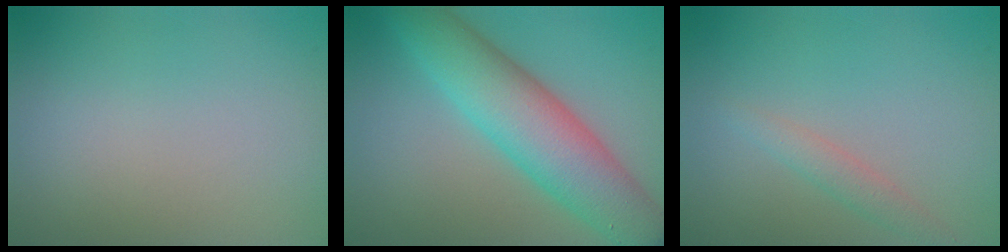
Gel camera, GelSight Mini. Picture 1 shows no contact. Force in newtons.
{"total": 8.5, "press": 8.5, "slide": 0.0}
{"total": 1.5, "press": 1.5, "slide": 0.1}